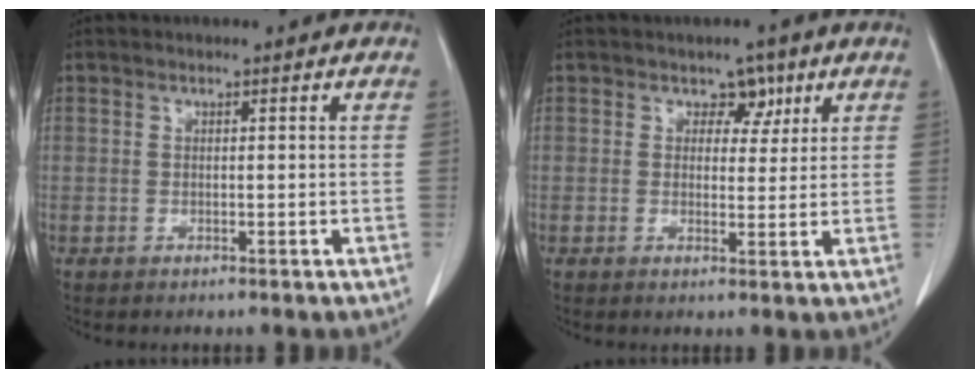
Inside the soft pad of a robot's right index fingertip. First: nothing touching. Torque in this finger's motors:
{"motor_torque": [-0.01, -0.01, -0.03, -0.01]}